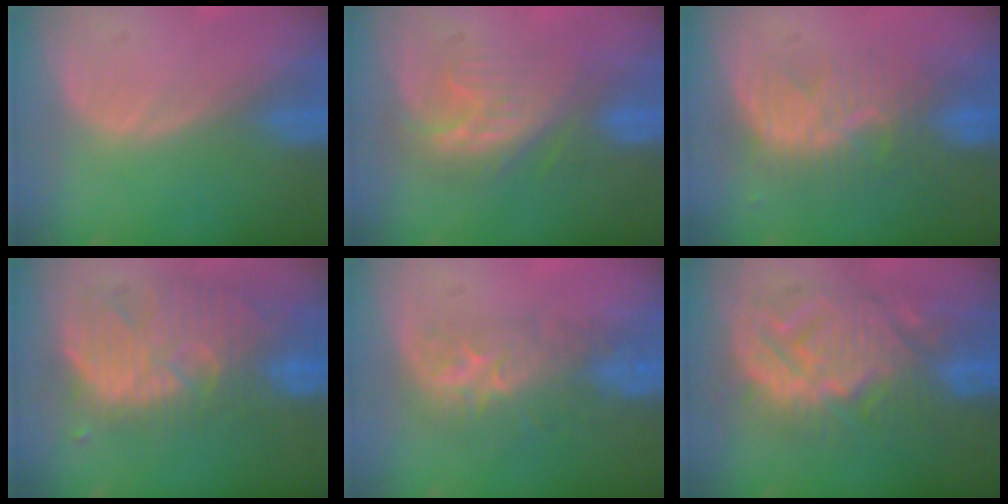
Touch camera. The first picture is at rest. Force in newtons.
{"total": 7.4, "press": 7.0, "slide": 2.3}
{"total": 8.2, "press": 7.4, "slide": 3.6}
{"total": 10.5, "press": 10.2, "slide": 2.6}
{"total": 8.7, "press": 7.2, "slide": 5.0}
{"total": 11.0, "press": 10.9, "slide": 0.8}